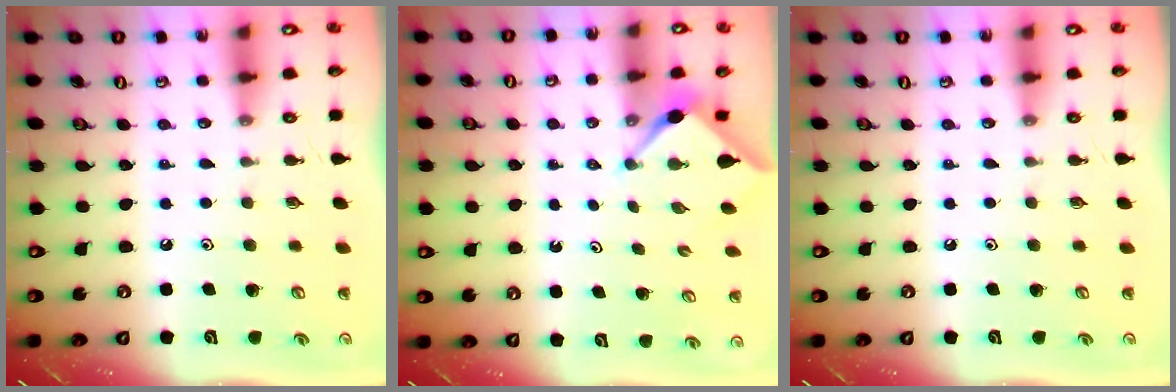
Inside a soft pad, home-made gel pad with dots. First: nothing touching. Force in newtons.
{"total": 2.9, "press": 2.9, "slide": 0.3}
{"total": 0.0}